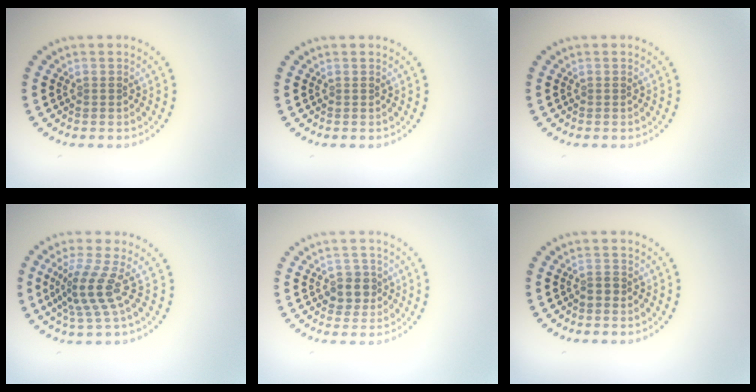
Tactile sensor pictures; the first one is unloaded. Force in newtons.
{"total": 0.0}
{"total": 0.0}
{"total": 3.8, "press": 2.7, "slide": 2.6}
{"total": 2.4, "press": 2.2, "slide": 1.0}
{"total": 1.2, "press": 0.9, "slide": 0.8}